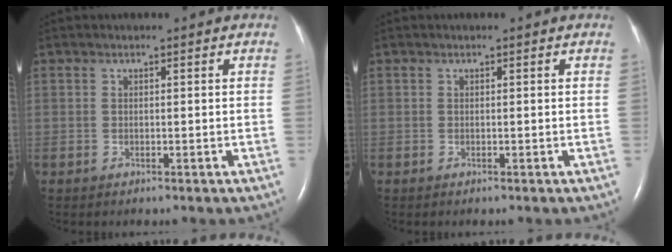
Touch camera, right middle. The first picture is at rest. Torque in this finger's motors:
{"motor_torque": [-0.01, 0.04, 0.00, 0.00]}